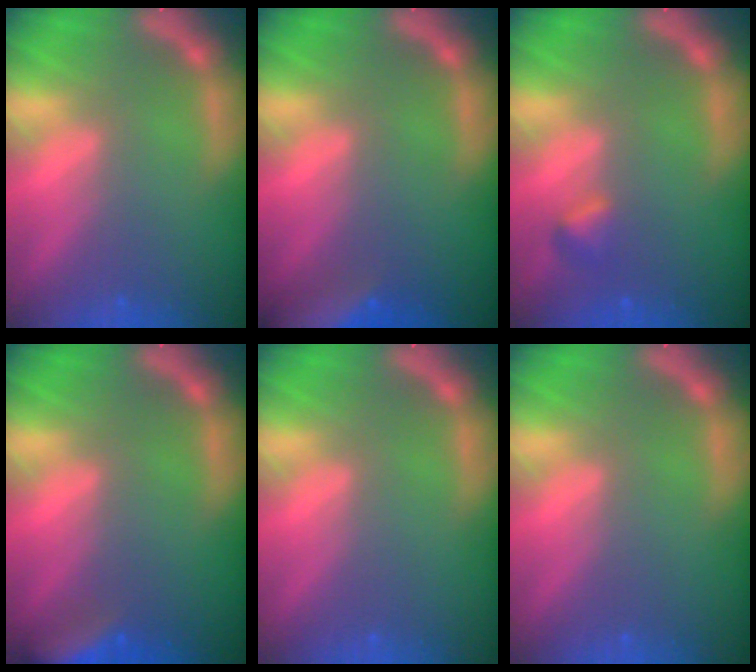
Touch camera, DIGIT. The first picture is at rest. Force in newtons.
{"total": 8.9}
{"total": 1.4}
{"total": 5.5}
{"total": 0.0}
{"total": 0.0}